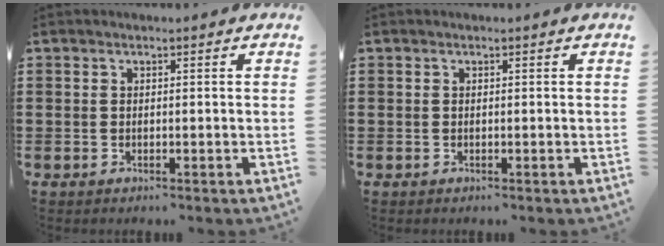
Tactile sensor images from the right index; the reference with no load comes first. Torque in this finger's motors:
{"motor_torque": [0.00, 0.00, 0.00, 0.00]}